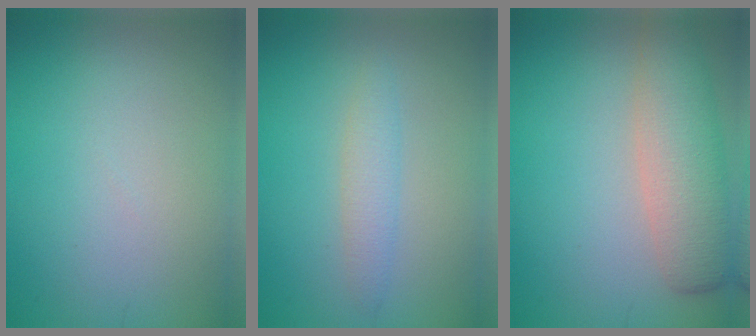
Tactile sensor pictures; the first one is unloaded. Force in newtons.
{"total": 1.9, "press": 1.9, "slide": 0.1}
{"total": 5.6, "press": 5.5, "slide": 0.3}